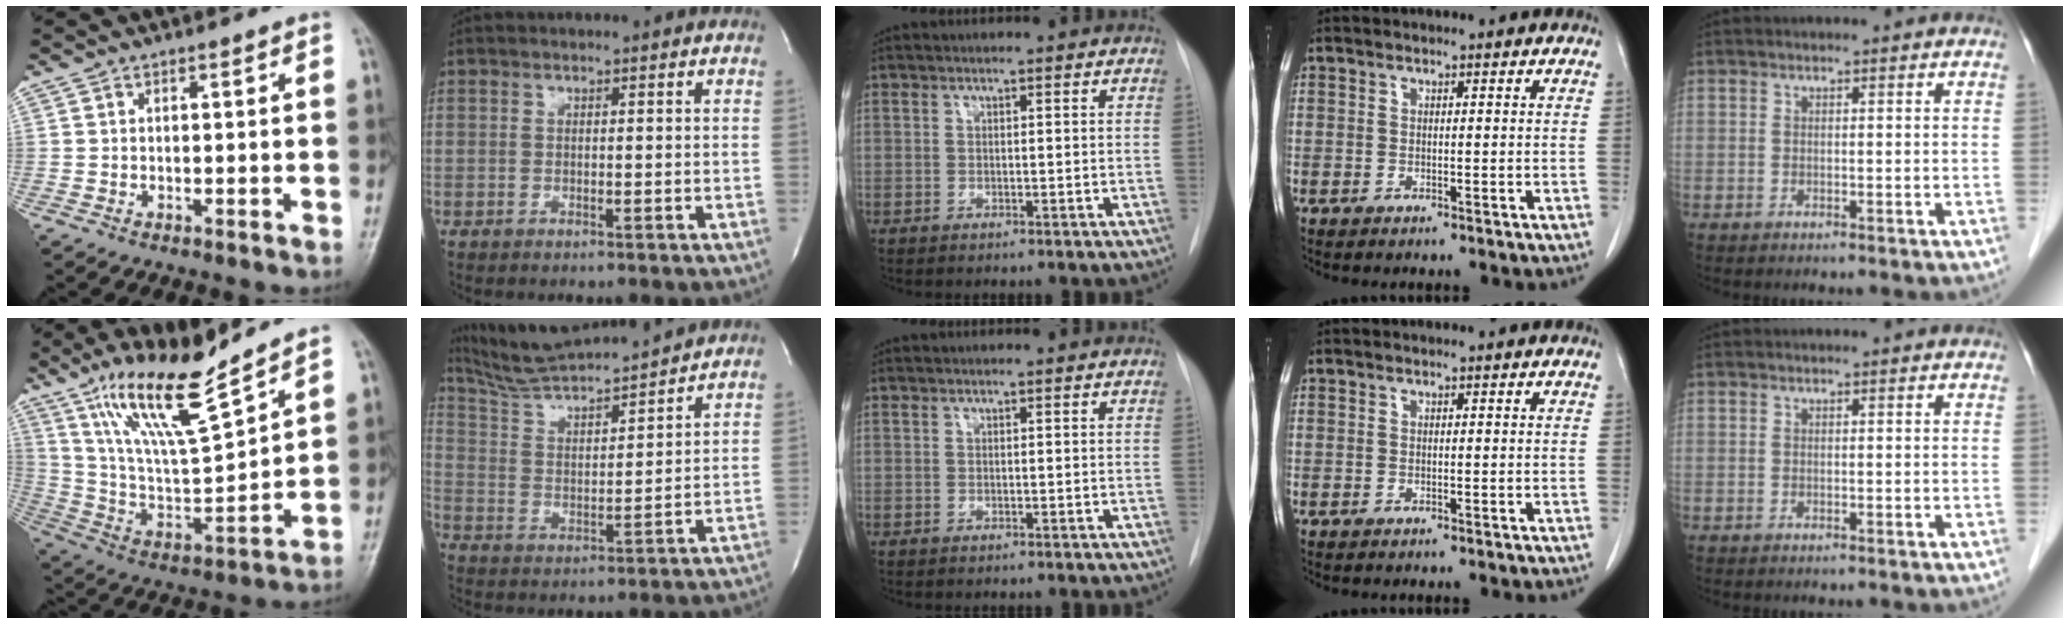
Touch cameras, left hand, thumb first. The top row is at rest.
{"thumb": {"total": 16.5, "force": [12.0, 2.7, 11.0], "torque": [-0.191, -0.066, 0.236]}, "index": {"total": 15.3, "force": [14.5, 0.0, 4.9], "torque": [-0.102, 0.012, 0.248]}}